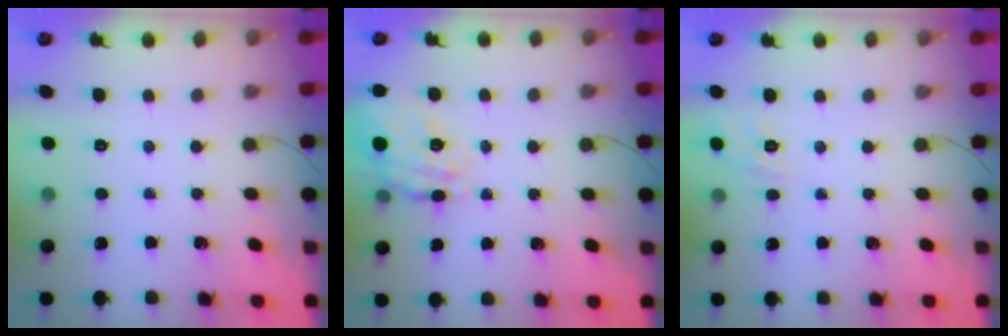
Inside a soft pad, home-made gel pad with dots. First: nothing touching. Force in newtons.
{"total": 17.2, "press": 17.2, "slide": 0.5}
{"total": 9.6, "press": 9.5, "slide": 1.5}